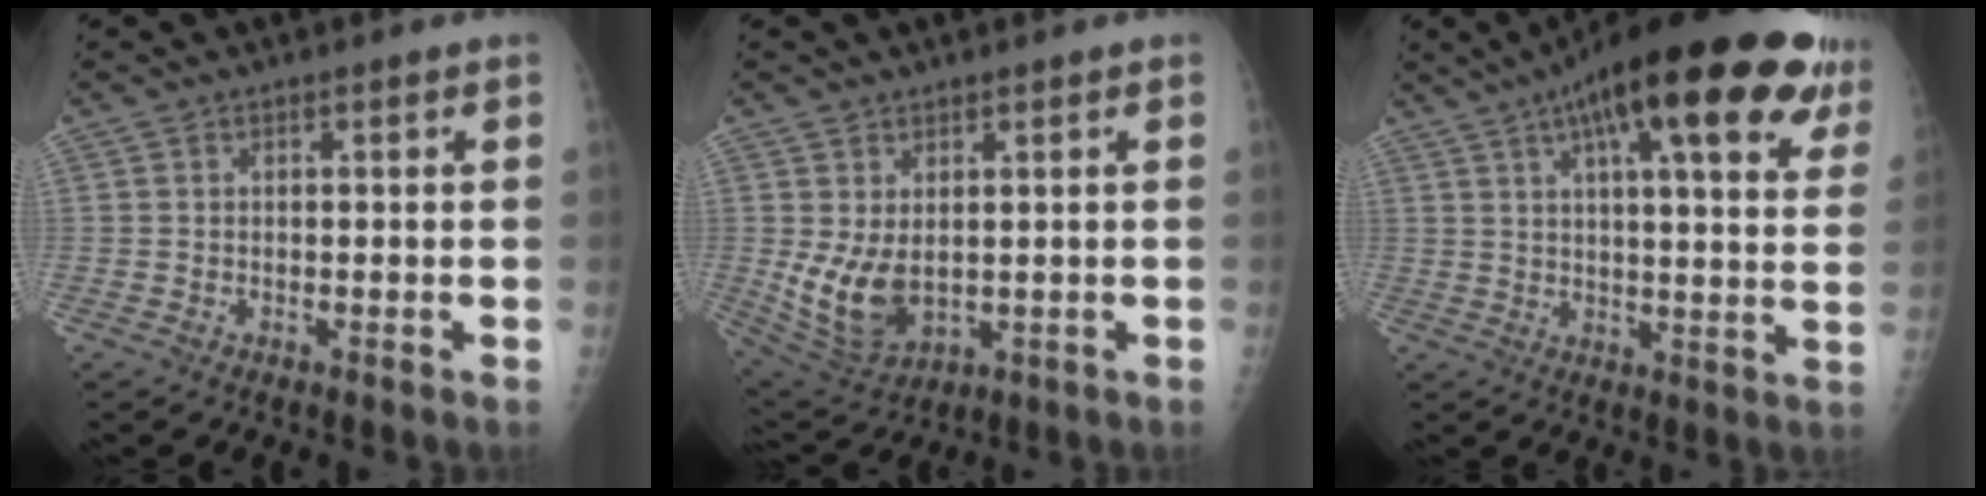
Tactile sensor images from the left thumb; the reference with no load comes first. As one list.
[{"total": 8.6, "force": [0.6, 5.6, 6.6], "torque": [-0.118, -0.020, 0.032]}, {"total": 26.0, "force": [14.2, 7.2, 20.5], "torque": [-0.280, -0.002, 0.189]}]